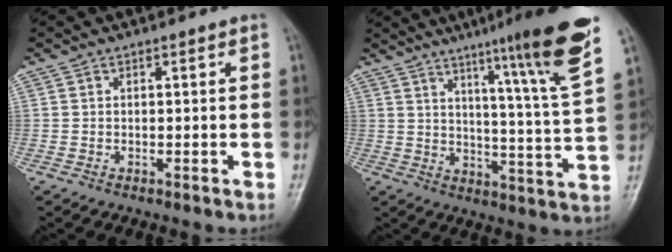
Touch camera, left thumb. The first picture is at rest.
{"total": 17.9, "force": [11.3, -0.3, 13.9], "torque": [-0.187, -0.060, 0.149]}